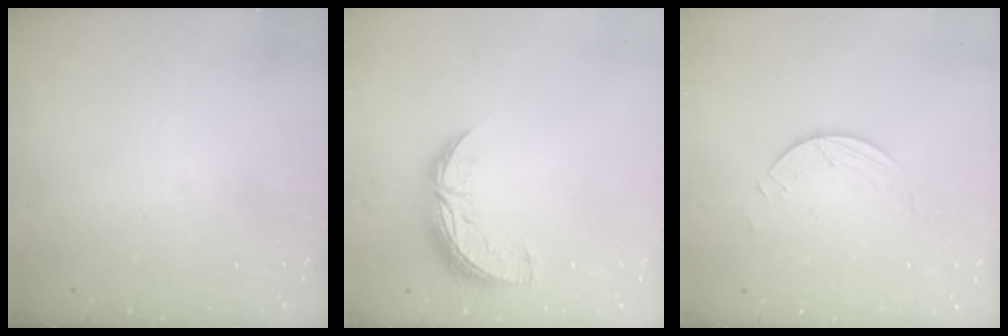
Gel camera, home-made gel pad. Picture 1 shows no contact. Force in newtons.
{"total": 8.9, "press": 8.9, "slide": 0.6}
{"total": 2.6, "press": 2.6, "slide": 0.3}